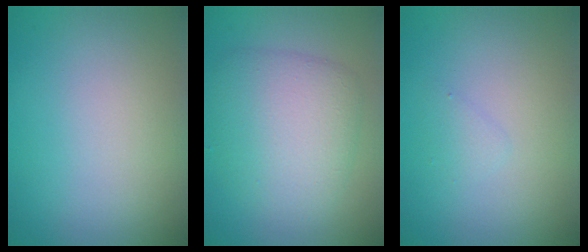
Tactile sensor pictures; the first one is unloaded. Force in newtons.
{"total": 5.4, "press": 5.4, "slide": 0.0}
{"total": 0.8, "press": 0.8, "slide": 0.1}